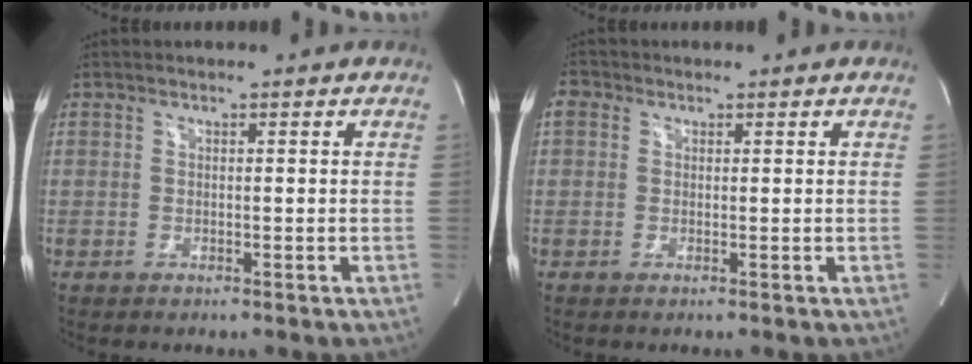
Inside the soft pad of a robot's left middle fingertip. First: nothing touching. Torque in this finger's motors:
{"motor_torque": [0.36, -0.24, 0.28, 0.05]}